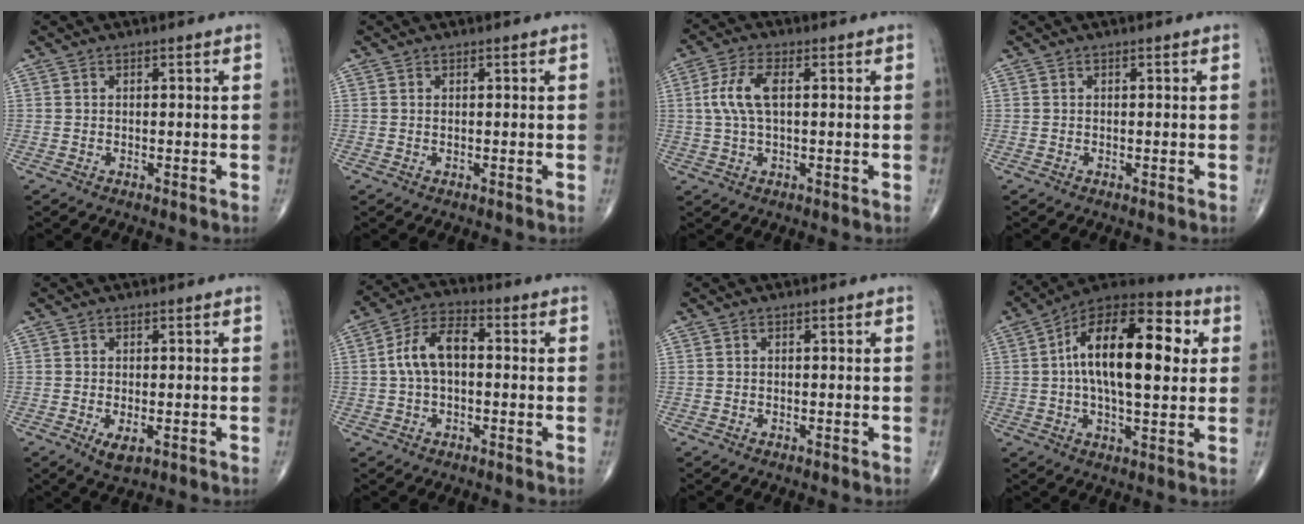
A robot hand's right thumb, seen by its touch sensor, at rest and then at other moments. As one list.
[{"total": 0.0}, {"total": 6.9, "force": [1.0, 2.9, 6.2], "torque": [-0.146, 0.013, 0.019]}, {"total": 0.0}, {"total": 2.9, "force": [-1.0, 1.3, 2.4], "torque": [-0.042, -0.006, -0.013]}, {"total": 8.7, "force": [0.2, 4.9, 7.2], "torque": [-0.137, 0.029, -0.005]}, {"total": 0.0}, {"total": 21.0, "force": [3.4, 9.4, 18.5], "torque": [-0.281, 0.023, 0.040]}]